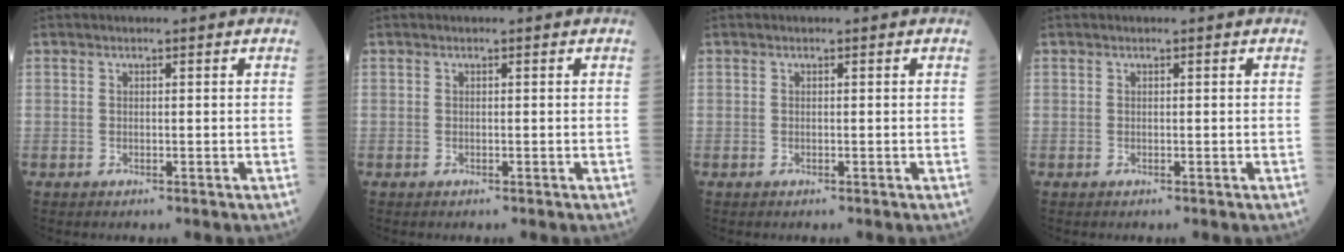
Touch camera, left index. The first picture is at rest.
{"total": 0.0}
{"total": 0.0}
{"total": 0.0}